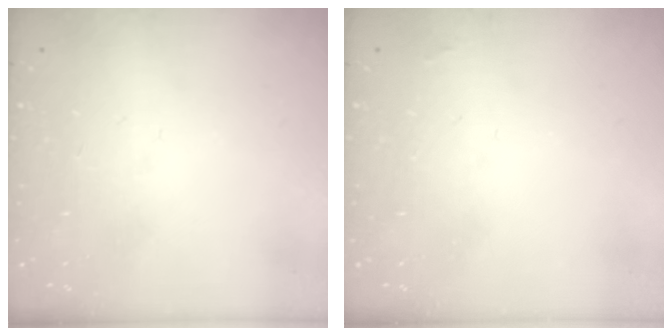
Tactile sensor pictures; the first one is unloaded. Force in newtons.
{"total": 1.3, "press": 1.3, "slide": 0.2}